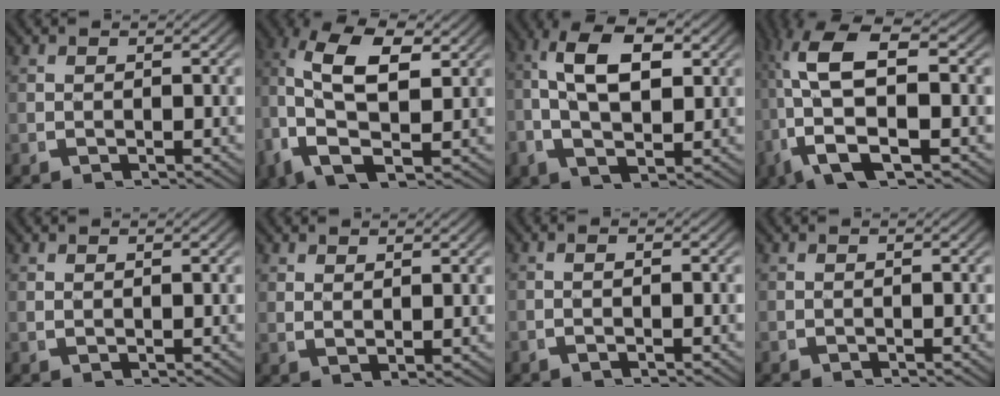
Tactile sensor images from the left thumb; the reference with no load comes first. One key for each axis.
{"total": 9.1, "fx": 1.3, "fy": 5.4, "fz": 7.3, "tx": -0.171, "ty": -0.031, "tz": 0.036}
{"total": 8.5, "fx": 0.9, "fy": 4.9, "fz": 6.9, "tx": -0.140, "ty": -0.012, "tz": 0.025}
{"total": 10.5, "fx": 0.4, "fy": 5.4, "fz": 9.0, "tx": -0.217, "ty": -0.030, "tz": 0.024}
{"total": 0.8, "fx": 0.7, "fy": -0.1, "fz": 0.3, "tx": -0.007, "ty": -0.002, "tz": 0.020}
{"total": 1.9, "fx": 1.6, "fy": 0.2, "fz": 0.9, "tx": -0.017, "ty": -0.003, "tz": 0.040}
{"total": 0.9, "fx": -0.4, "fy": 0.0, "fz": 0.8, "tx": -0.021, "ty": 0.000, "tz": -0.008}
{"total": 0.0}